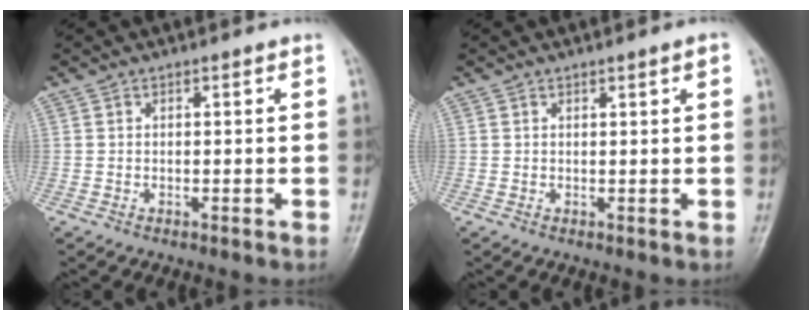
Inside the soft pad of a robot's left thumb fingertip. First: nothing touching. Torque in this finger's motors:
{"motor_torque": [-0.11, -0.02, 0.03, 0.11, 0.02]}